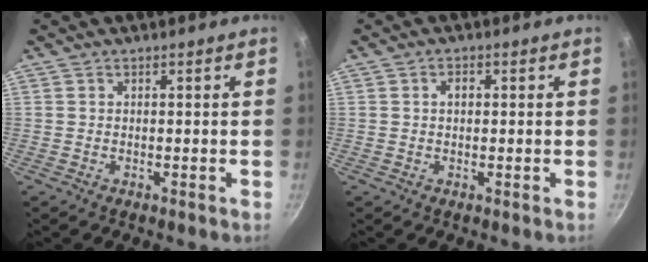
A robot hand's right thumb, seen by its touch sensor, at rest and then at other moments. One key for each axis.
{"total": 1.9, "fx": 0.3, "fy": 1.3, "fz": 1.3, "tx": -0.016, "ty": 0.005, "tz": 0.004}